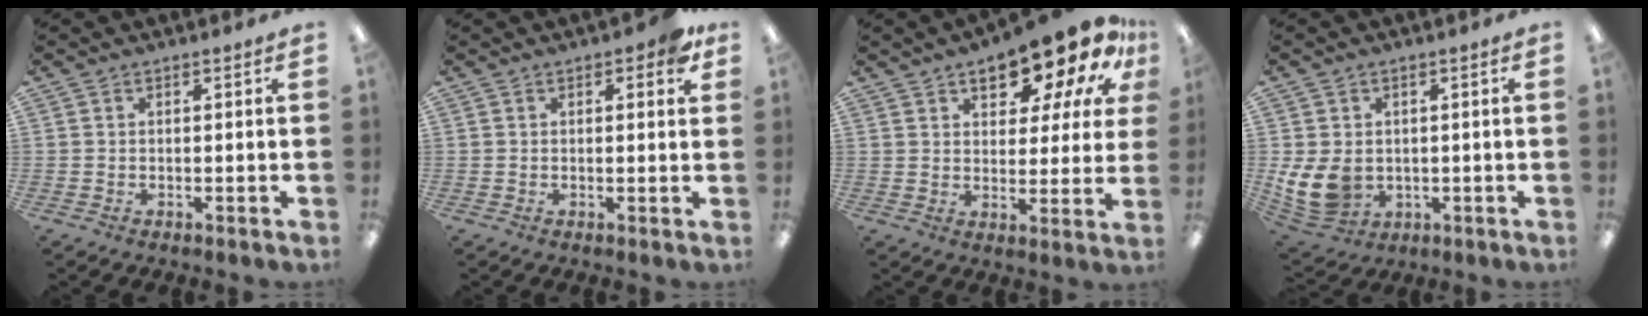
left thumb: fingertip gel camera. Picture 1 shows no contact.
{"total": 3.3, "force": [1.7, 1.3, 2.5], "torque": [-0.030, -0.002, 0.023]}
{"total": 16.9, "force": [12.1, 6.6, 9.8], "torque": [-0.144, -0.076, 0.201]}
{"total": 9.5, "force": [-0.2, 7.5, 5.8], "torque": [-0.133, 0.001, 0.005]}